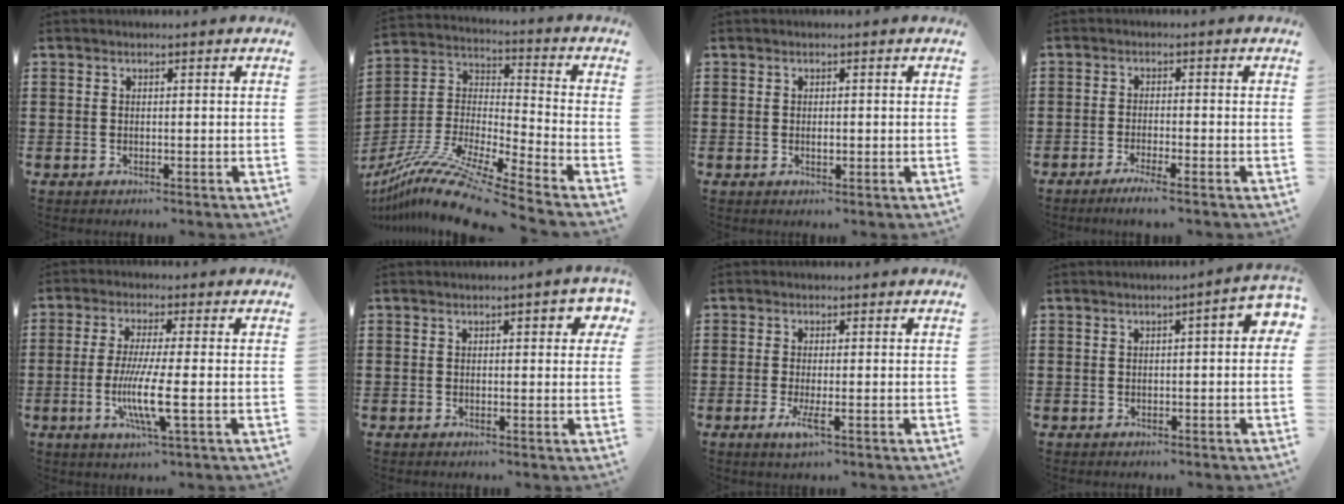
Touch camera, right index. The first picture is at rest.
{"total": 12.8, "force": [-11.2, 0.2, 6.3], "torque": [-0.130, 0.003, -0.222]}
{"total": 1.1, "force": [-0.1, 0.4, 1.0], "torque": [-0.020, 0.000, -0.001]}
{"total": 2.5, "force": [-1.9, -0.3, 1.5], "torque": [-0.032, -0.006, -0.037]}
{"total": 8.0, "force": [-1.7, 0.5, 7.8], "torque": [-0.155, -0.015, -0.036]}
{"total": 1.9, "force": [0.4, 0.9, 1.6], "torque": [-0.018, 0.002, 0.001]}
{"total": 3.2, "force": [-1.1, 0.4, 3.0], "torque": [-0.070, -0.017, -0.024]}
{"total": 2.0, "force": [-0.2, 0.4, 1.9], "torque": [-0.035, 0.000, -0.005]}